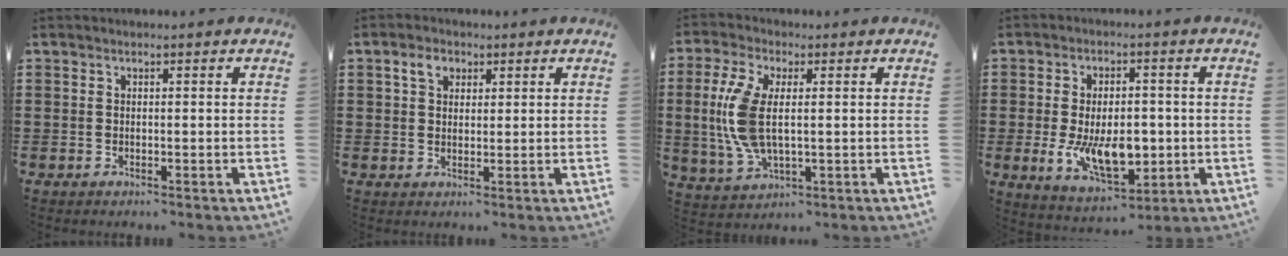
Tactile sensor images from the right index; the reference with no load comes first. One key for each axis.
{"total": 3.0, "fx": 1.3, "fy": 2.1, "fz": 1.6, "tx": -0.041, "ty": 0.010, "tz": 0.022}
{"total": 9.4, "fx": 0.6, "fy": 4.3, "fz": 8.3, "tx": -0.206, "ty": -0.006, "tz": 0.002}
{"total": 10.3, "fx": -1.7, "fy": 5.8, "fz": 8.3, "tx": -0.142, "ty": -0.005, "tz": -0.029}